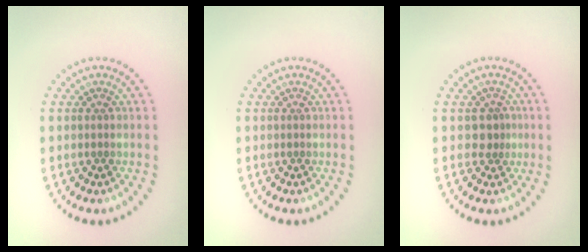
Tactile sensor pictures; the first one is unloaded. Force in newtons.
{"total": 0.0}
{"total": 1.5, "press": 1.1, "slide": 1.0}